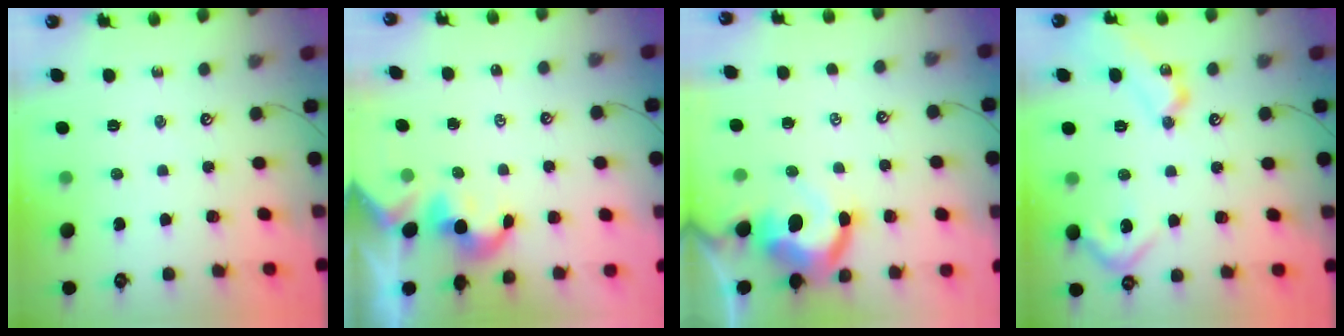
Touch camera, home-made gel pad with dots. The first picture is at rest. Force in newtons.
{"total": 2.0, "press": 2.0, "slide": 0.3}
{"total": 5.4, "press": 5.2, "slide": 1.3}
{"total": 18.5, "press": 18.5, "slide": 0.7}